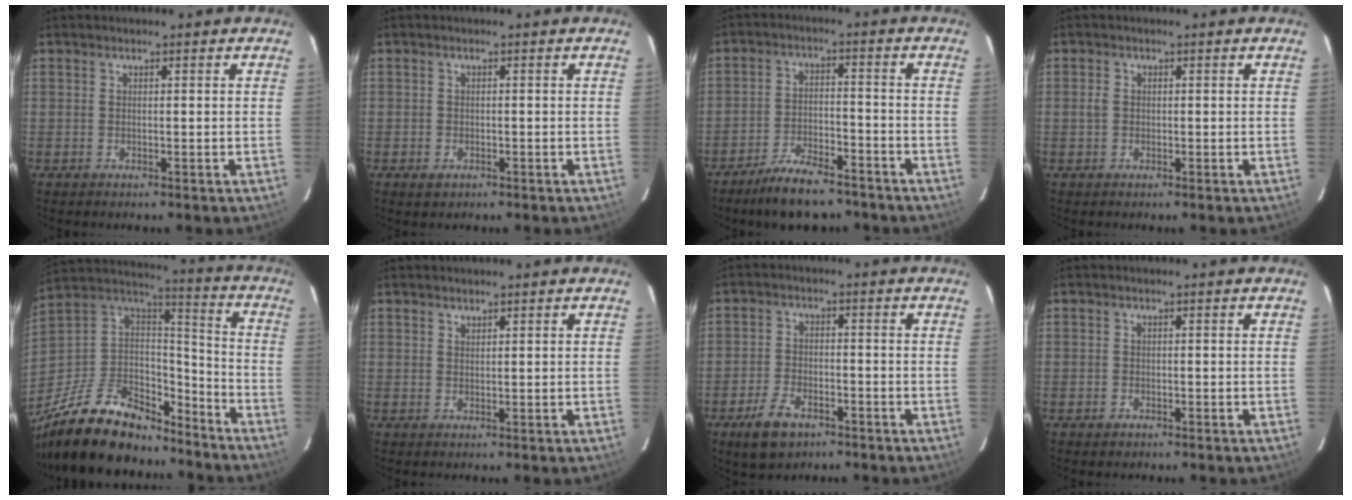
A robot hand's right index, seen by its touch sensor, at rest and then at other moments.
{"total": 1.9, "force": [-1.0, 1.4, 0.8], "torque": [-0.014, -0.001, -0.015]}
{"total": 10.8, "force": [-8.7, 3.8, 5.1], "torque": [-0.113, 0.003, -0.139]}
{"total": 1.4, "force": [-0.2, 1.2, 0.6], "torque": [-0.013, 0.004, -0.007]}
{"total": 26.2, "force": [-19.0, 12.4, 13.0], "torque": [-0.285, 0.020, -0.303]}
{"total": 0.8, "force": [0.8, 0.3, 0.1], "torque": [-0.002, 0.001, 0.016]}
{"total": 7.5, "force": [-4.8, 4.1, 4.2], "torque": [-0.109, -0.002, -0.083]}
{"total": 1.1, "force": [-0.7, 0.8, 0.2], "torque": [-0.005, 0.001, -0.011]}